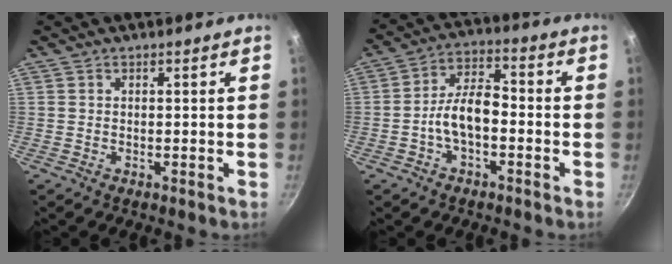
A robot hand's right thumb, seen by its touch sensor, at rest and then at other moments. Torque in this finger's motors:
{"motor_torque": [0.20, 0.83, 0.96, -0.16, 0.17]}